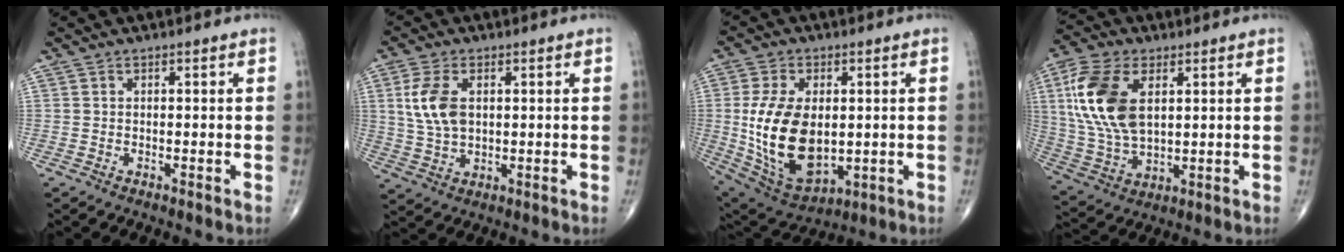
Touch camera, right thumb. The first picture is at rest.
{"total": 8.3, "force": [1.8, 4.9, 6.5], "torque": [-0.137, -0.002, 0.041]}
{"total": 18.1, "force": [-0.1, 10.6, 14.6], "torque": [-0.267, -0.012, 0.022]}
{"total": 16.4, "force": [4.3, 9.1, 12.9], "torque": [-0.270, -0.008, 0.086]}